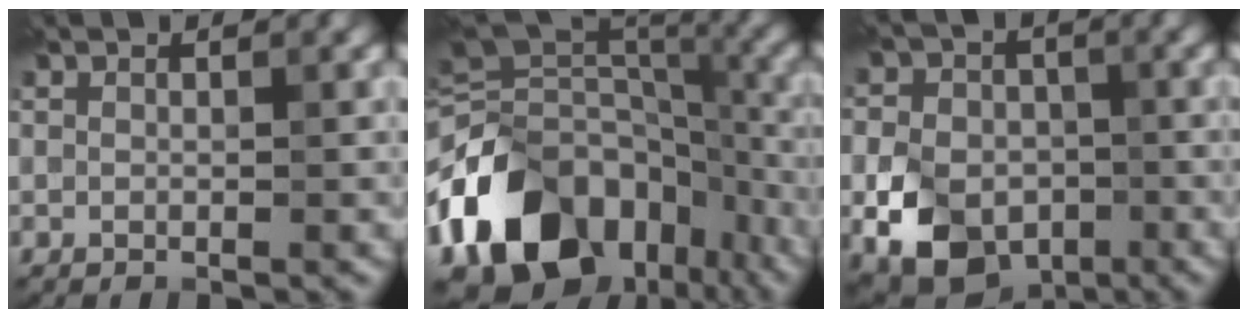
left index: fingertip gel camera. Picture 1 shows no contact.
{"total": 15.1, "force": [-7.1, 10.1, 8.6], "torque": [-0.179, -0.005, -0.123]}
{"total": 8.4, "force": [-2.9, 6.3, 4.7], "torque": [-0.090, -0.013, -0.061]}